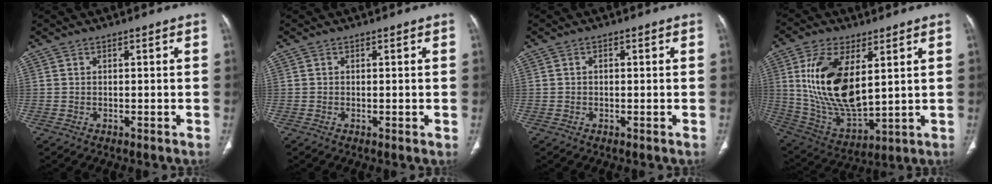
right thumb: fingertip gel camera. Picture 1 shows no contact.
{"total": 0.6, "force": [0.0, 0.2, 0.6], "torque": [-0.012, -0.004, -0.001]}
{"total": 0.7, "force": [0.1, 0.5, 0.5], "torque": [-0.008, 0.001, 0.000]}
{"total": 18.6, "force": [4.9, 9.1, 15.5], "torque": [-0.289, -0.025, 0.107]}